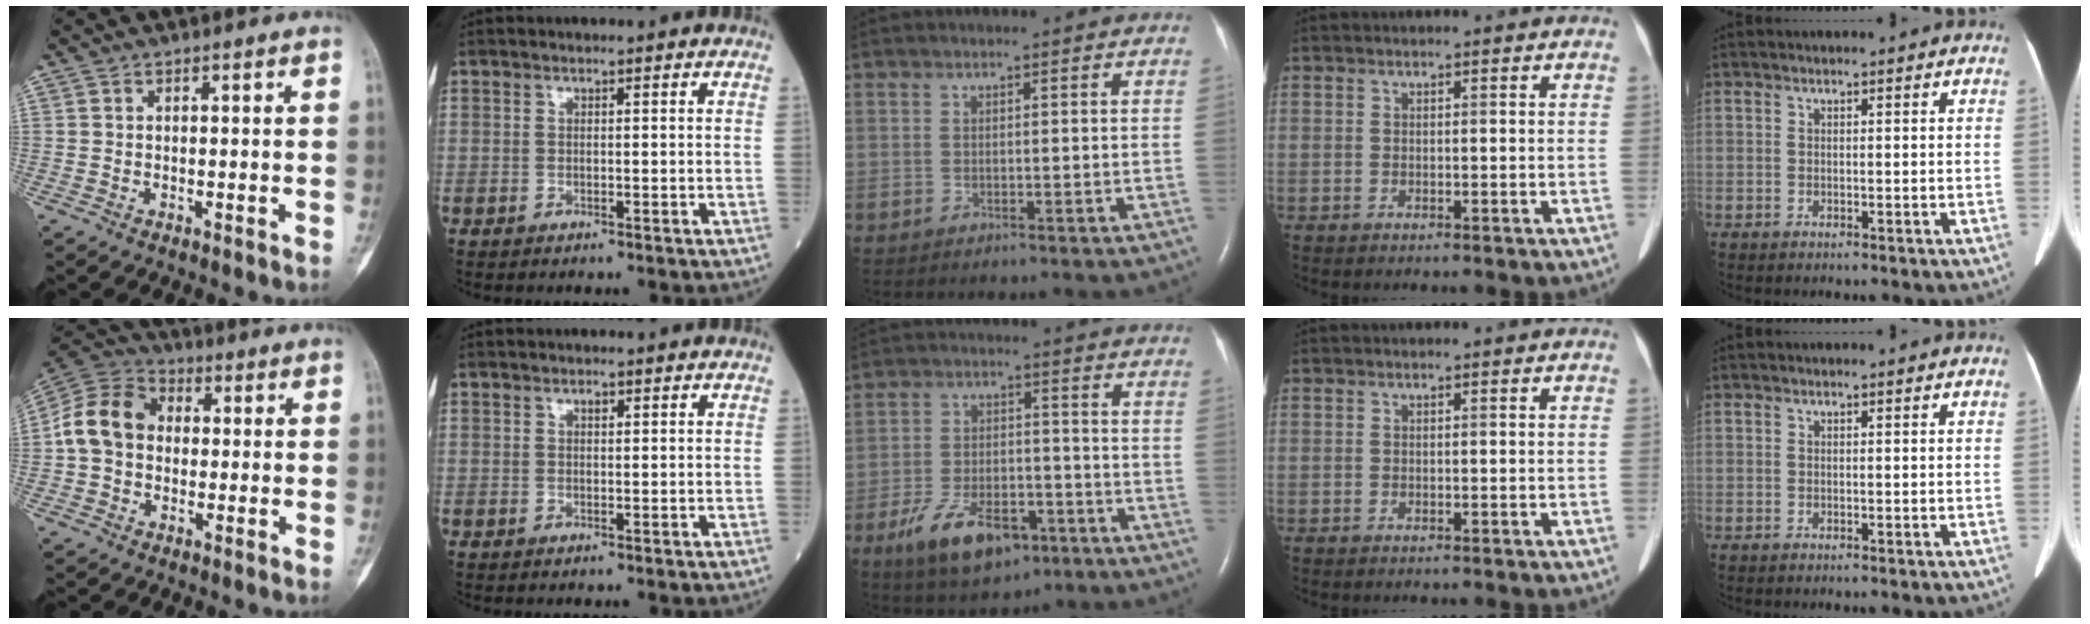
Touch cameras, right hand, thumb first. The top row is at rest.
{"thumb": {"total": 11.7, "force": [0.1, 9.3, 7.1], "torque": [-0.123, 0.034, -0.011]}, "index": {"total": 0.7, "force": [0.3, 0.3, 0.5], "torque": [-0.009, -0.001, 0.005]}, "middle": {"total": 11.2, "force": [-6.4, 5.3, 7.6], "torque": [-0.142, -0.001, -0.103]}}